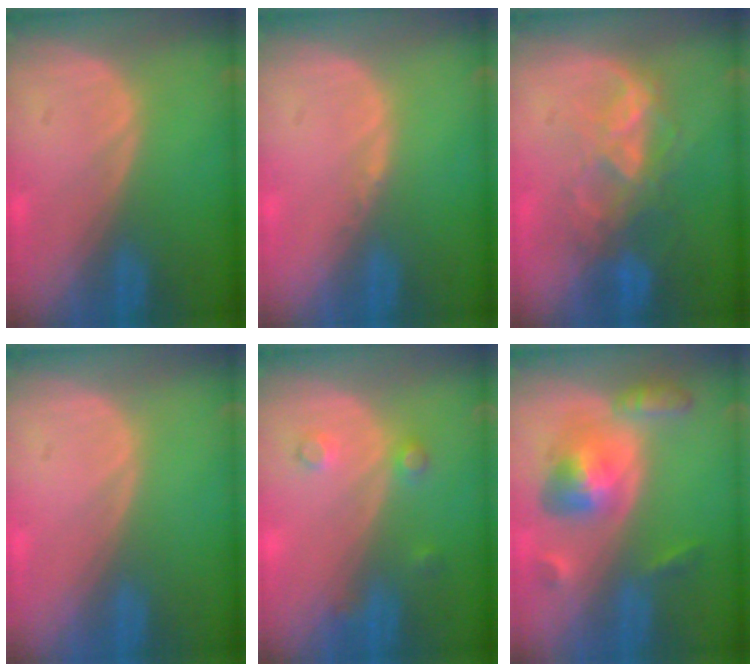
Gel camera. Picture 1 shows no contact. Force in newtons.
{"total": 0.6, "press": 0.5, "slide": 0.4}
{"total": 7.3, "press": 6.8, "slide": 2.6}
{"total": 0.0}
{"total": 2.6, "press": 2.6, "slide": 0.3}
{"total": 7.2, "press": 7.2, "slide": 0.5}